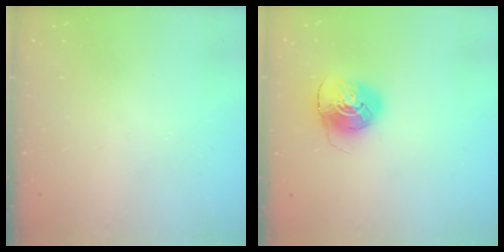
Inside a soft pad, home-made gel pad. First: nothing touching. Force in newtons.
{"total": 10.3, "press": 10.3, "slide": 0.4}